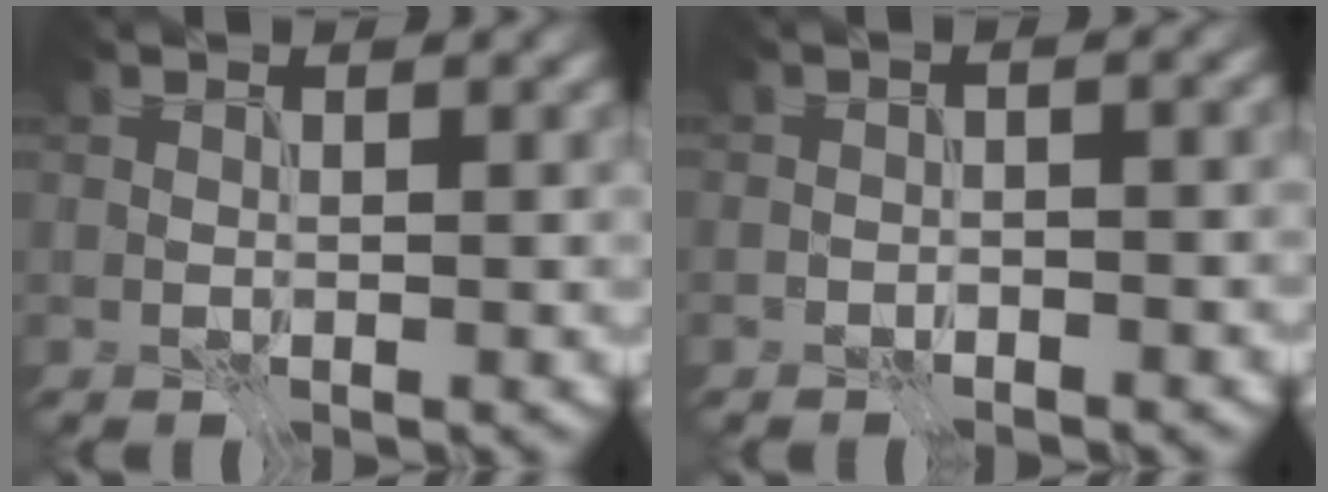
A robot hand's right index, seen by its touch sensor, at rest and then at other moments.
{"total": 2.7, "force": [-0.2, 1.2, 2.4], "torque": [-0.008, 0.019, -0.017]}